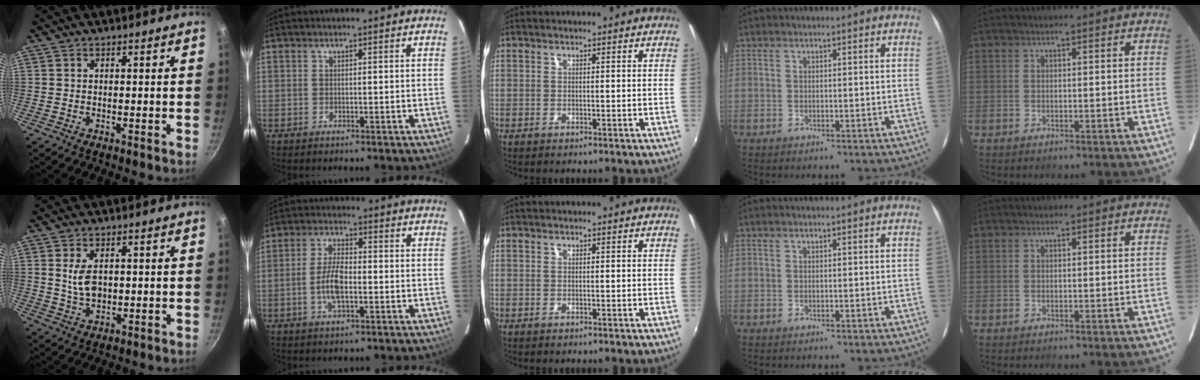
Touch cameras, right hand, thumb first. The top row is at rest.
{"thumb": {"total": 5.3, "force": [0.9, 3.2, 4.2], "torque": [-0.070, -0.007, 0.021]}, "index": {"total": 6.7, "force": [-1.7, 2.7, 6.0], "torque": [-0.122, 0.005, -0.032]}}